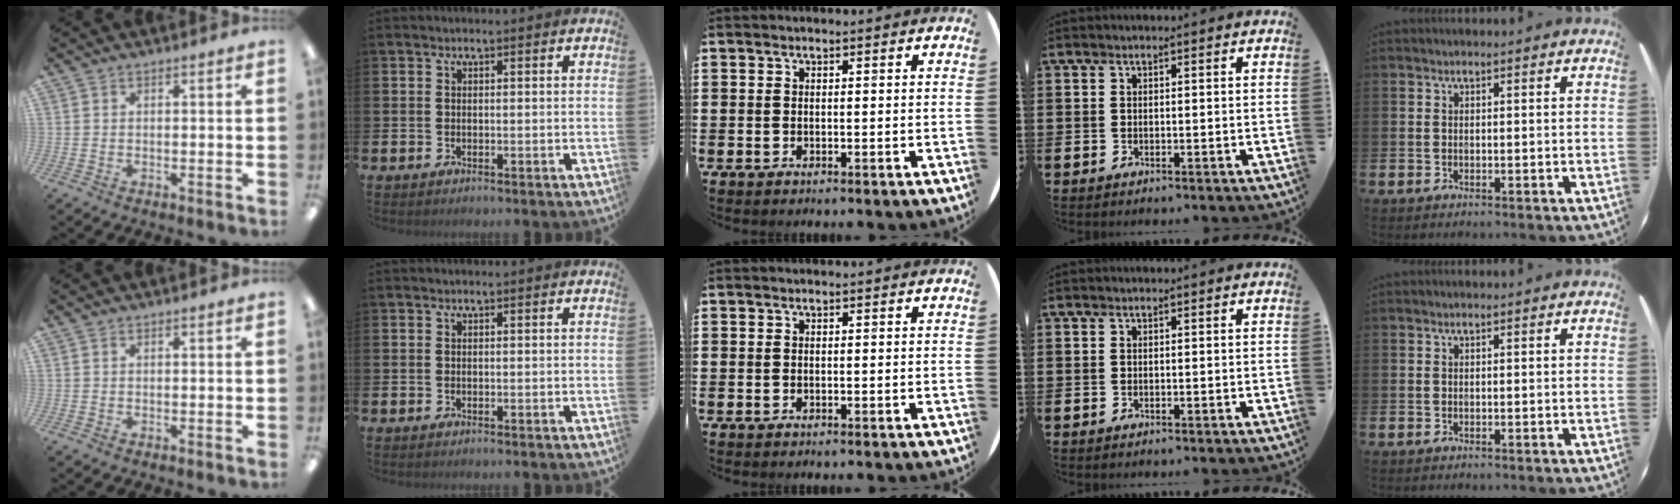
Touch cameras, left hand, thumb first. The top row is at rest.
{}